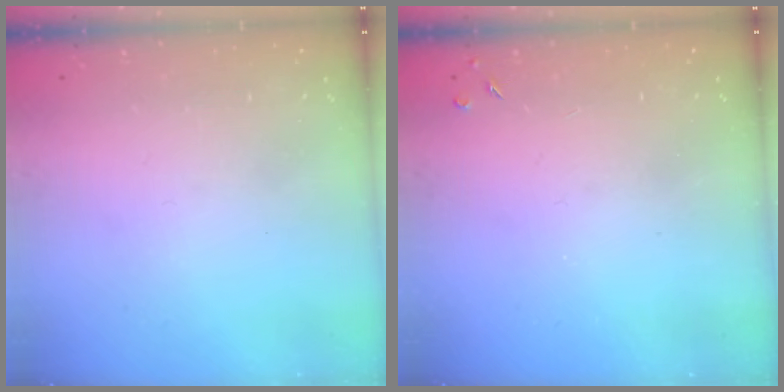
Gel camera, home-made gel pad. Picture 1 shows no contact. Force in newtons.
{"total": 2.5, "press": 2.5, "slide": 0.5}